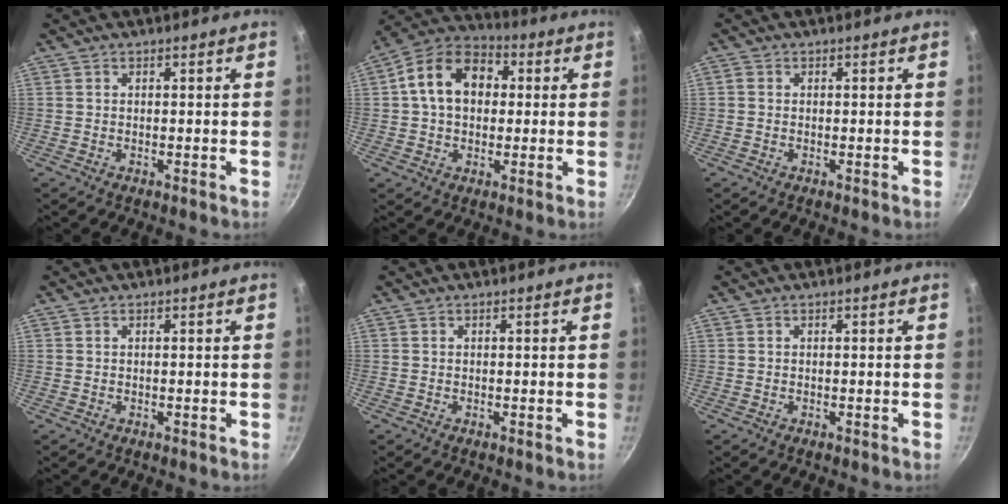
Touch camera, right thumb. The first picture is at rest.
{"total": 13.5, "force": [1.9, 9.9, 9.0], "torque": [-0.118, 0.028, 0.013]}
{"total": 0.7, "force": [-0.1, 0.7, 0.3], "torque": [-0.005, 0.002, -0.003]}
{"total": 0.0}
{"total": 0.0}
{"total": 0.0}